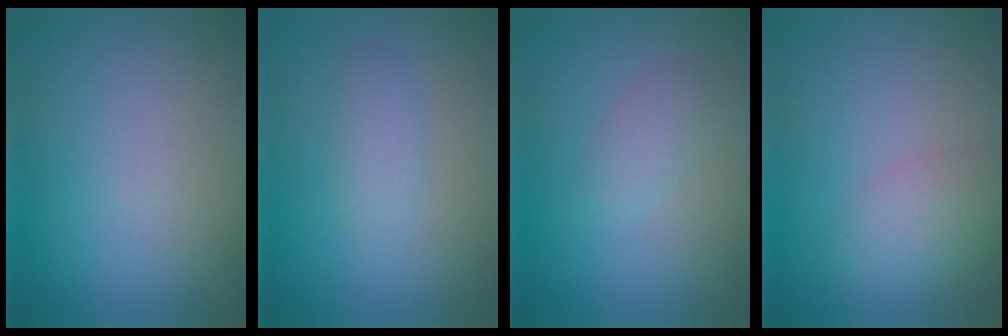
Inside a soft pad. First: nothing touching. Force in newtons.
{"total": 1.7, "press": 1.7, "slide": 0.1}
{"total": 1.5, "press": 1.5, "slide": 0.0}
{"total": 2.9, "press": 2.9, "slide": 0.1}